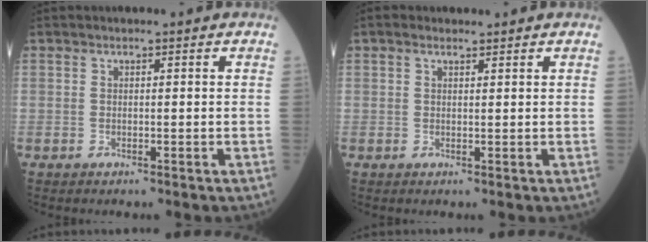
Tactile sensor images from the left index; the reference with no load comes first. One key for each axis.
{"total": 1.1, "fx": 0.8, "fy": 0.5, "fz": 0.5, "tx": -0.018, "ty": 0.008, "tz": 0.014}